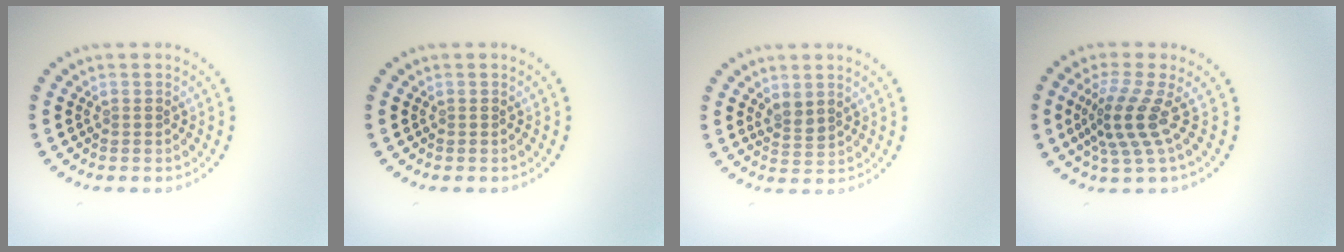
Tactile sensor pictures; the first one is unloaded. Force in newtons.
{"total": 0.0}
{"total": 1.6, "press": 1.4, "slide": 0.8}
{"total": 3.8, "press": 2.7, "slide": 2.7}